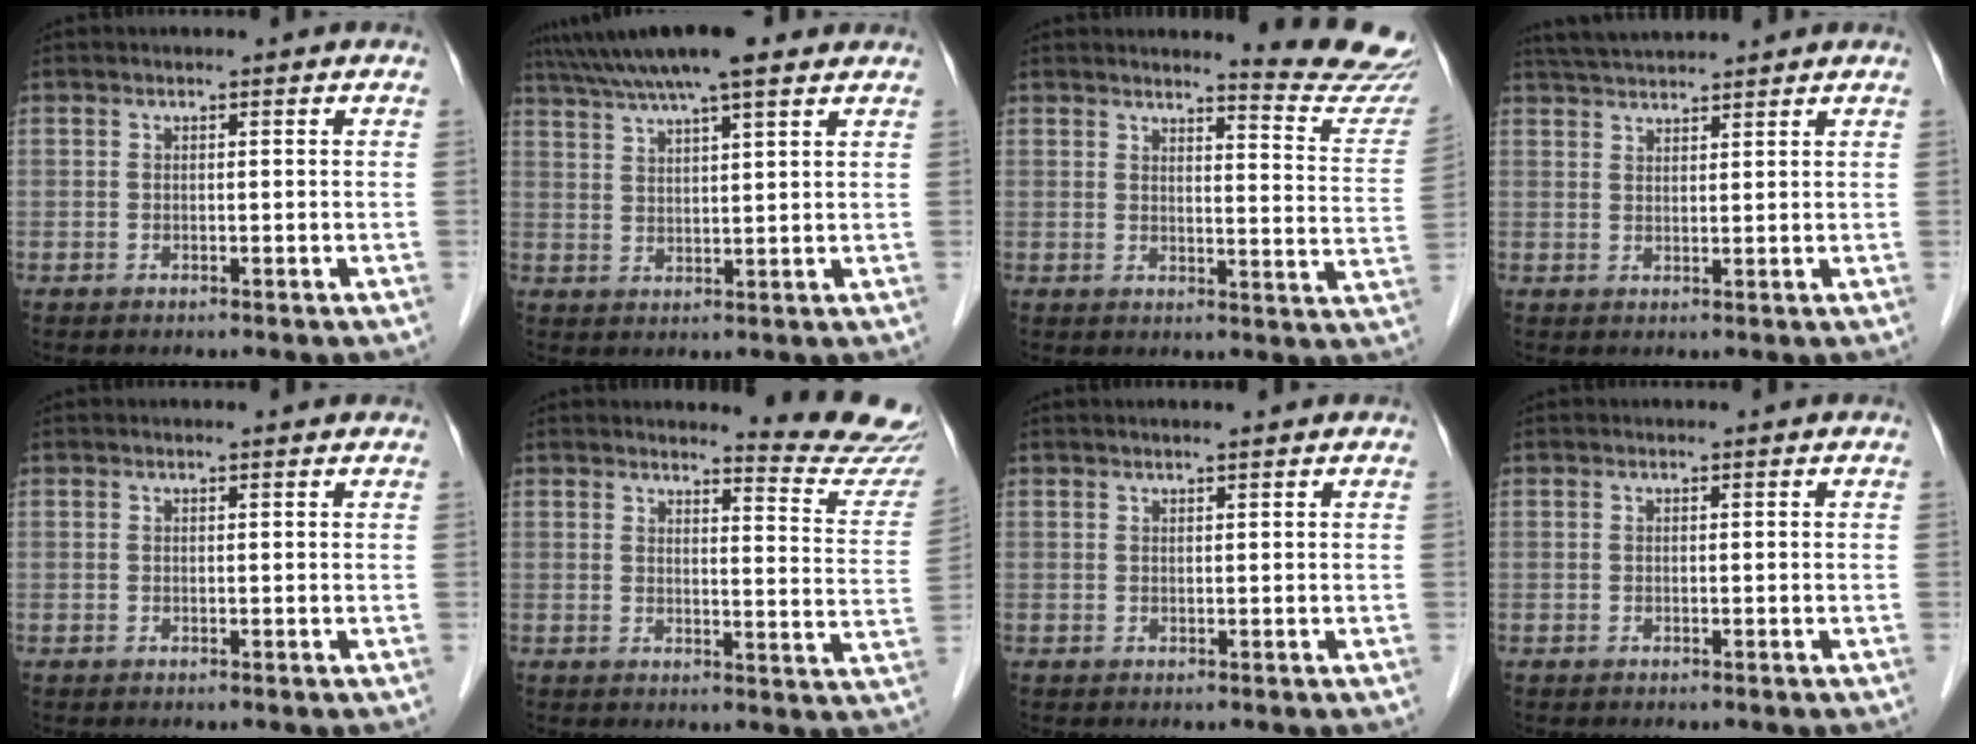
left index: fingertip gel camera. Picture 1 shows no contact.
{"total": 12.5, "force": [10.2, 1.3, 7.2], "torque": [-0.123, 0.038, 0.154]}
{"total": 11.7, "force": [11.5, -0.3, 1.8], "torque": [-0.009, -0.094, 0.114]}
{"total": 6.4, "force": [6.0, 0.3, 2.2], "torque": [-0.042, 0.036, 0.105]}
{"total": 1.2, "force": [1.1, 0.1, 0.4], "torque": [-0.013, 0.009, 0.012]}
{"total": 11.2, "force": [11.1, -0.2, 1.0], "torque": [-0.001, -0.095, 0.107]}
{"total": 2.1, "force": [1.7, 0.0, 1.2], "torque": [-0.014, 0.016, 0.026]}
{"total": 0.0}